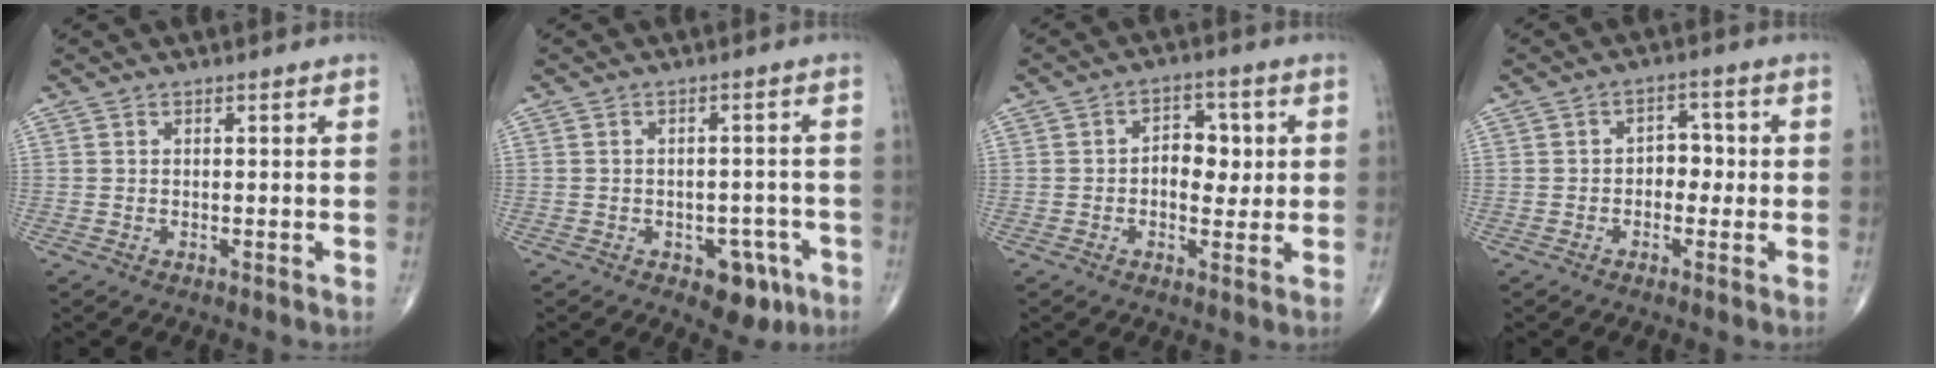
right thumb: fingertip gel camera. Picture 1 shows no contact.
{"total": 6.7, "force": [-3.3, 4.0, 4.1], "torque": [-0.022, 0.018, -0.038]}
{"total": 6.9, "force": [0.5, 4.6, 5.1], "torque": [-0.034, 0.007, 0.003]}
{"total": 4.3, "force": [-0.4, 3.2, 2.9], "torque": [-0.010, 0.016, -0.015]}